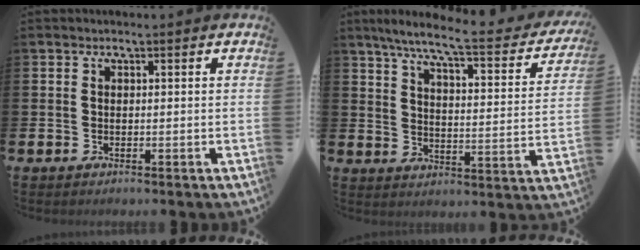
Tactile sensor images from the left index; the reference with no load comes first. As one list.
[{"total": 7.5, "force": [6.2, 0.7, 4.2], "torque": [-0.102, -0.042, 0.097]}]